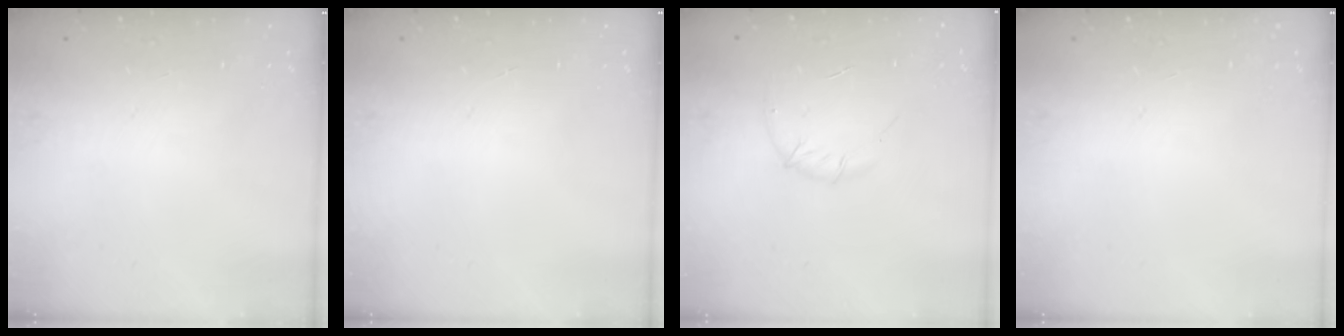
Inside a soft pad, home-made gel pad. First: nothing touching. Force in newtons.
{"total": 0.0}
{"total": 5.7, "press": 5.5, "slide": 1.6}
{"total": 0.0}